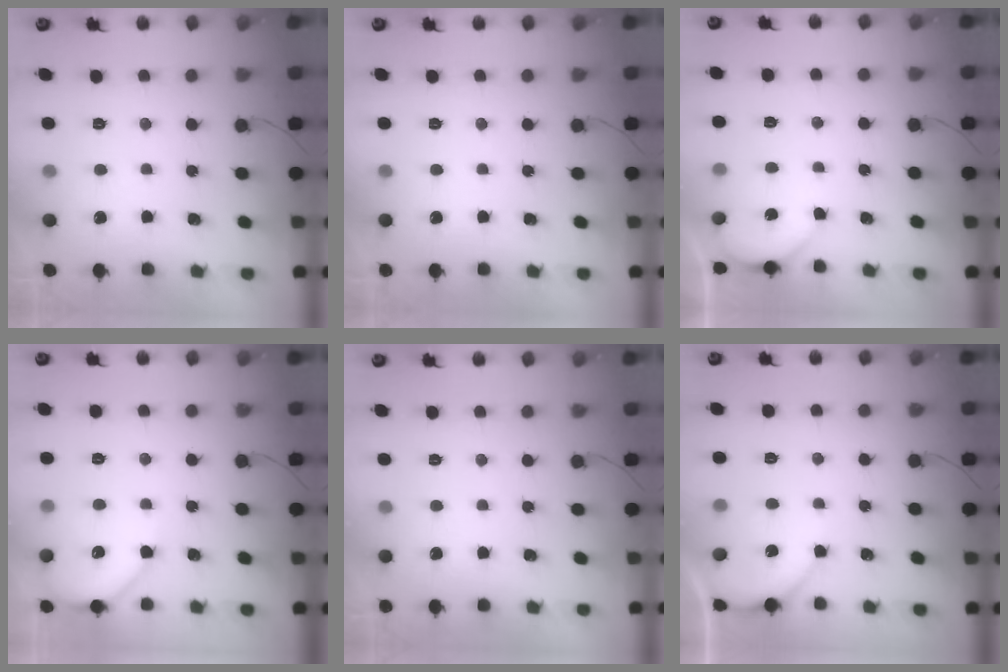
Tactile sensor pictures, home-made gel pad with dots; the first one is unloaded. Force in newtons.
{"total": 0.0}
{"total": 2.6, "press": 2.5, "slide": 0.5}
{"total": 5.9, "press": 5.8, "slide": 0.9}
{"total": 0.0}
{"total": 2.9, "press": 2.8, "slide": 0.4}